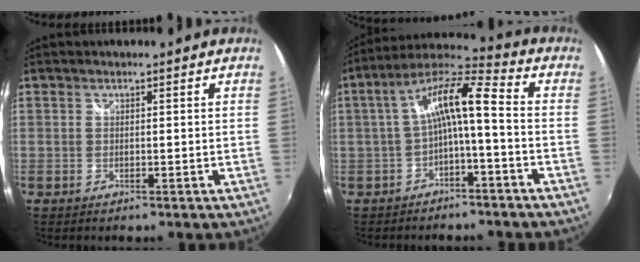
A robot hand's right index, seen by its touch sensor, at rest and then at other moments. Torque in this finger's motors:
{"motor_torque": [1.06, -0.38, 0.60, 0.15]}